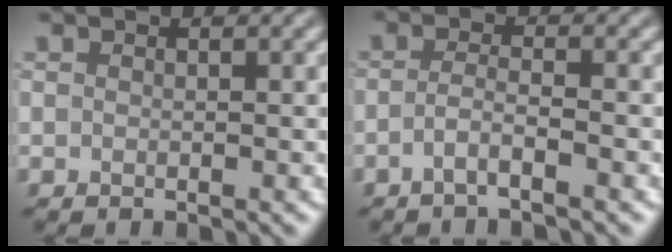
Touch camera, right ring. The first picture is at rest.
{"total": 1.6, "force": [-0.9, -0.1, 1.3], "torque": [-0.033, 0.003, -0.026]}